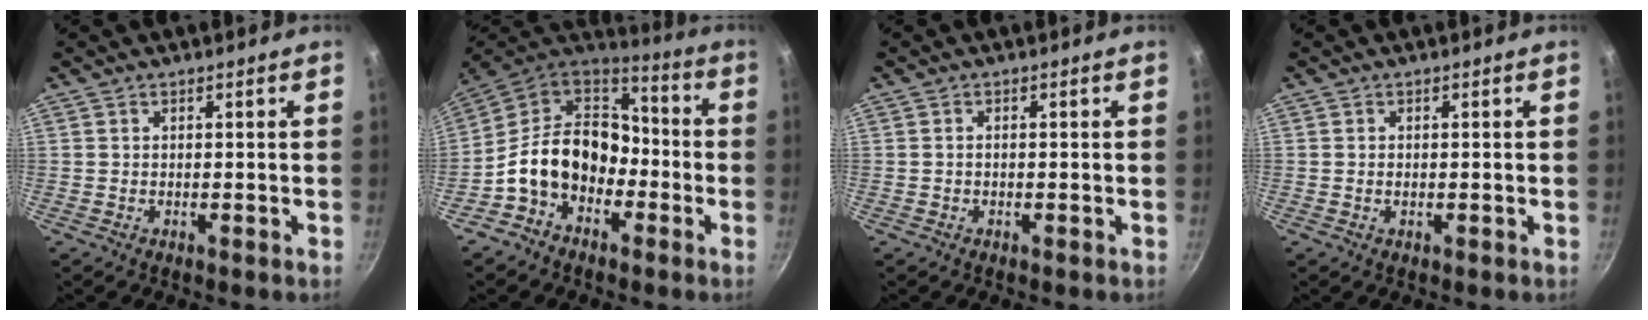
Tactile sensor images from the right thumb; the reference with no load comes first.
{"total": 16.6, "force": [-4.2, 12.5, 10.1], "torque": [-0.143, 0.063, -0.090]}
{"total": 0.6, "force": [-0.2, 0.4, 0.4], "torque": [-0.008, 0.005, -0.003]}
{"total": 0.6, "force": [0.0, 0.5, 0.4], "torque": [-0.005, 0.002, -0.001]}